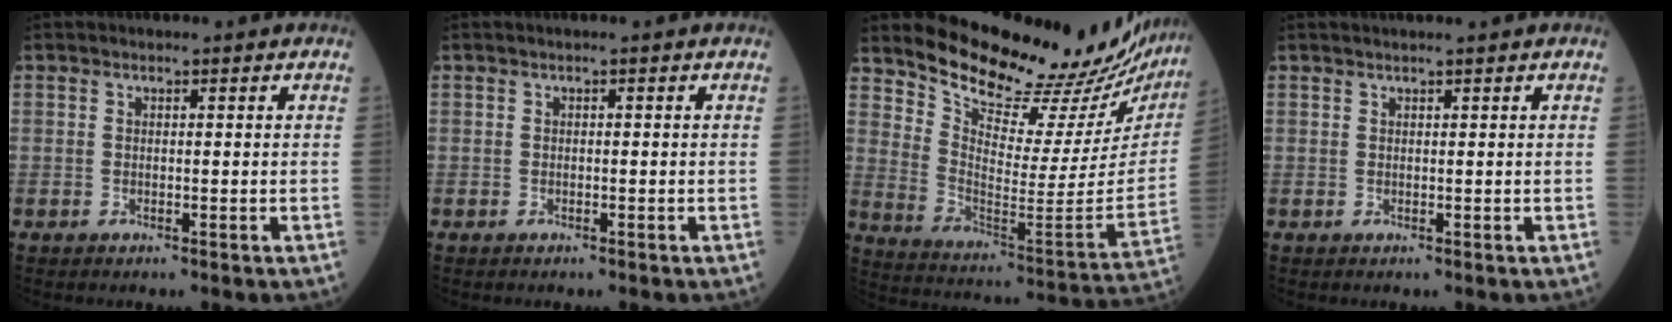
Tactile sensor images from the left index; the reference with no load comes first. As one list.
[{"total": 0.0}, {"total": 25.8, "force": [23.7, 4.4, 9.2], "torque": [-0.148, -0.115, 0.316]}, {"total": 2.1, "force": [1.9, 0.0, 0.9], "torque": [-0.004, 0.014, 0.026]}]